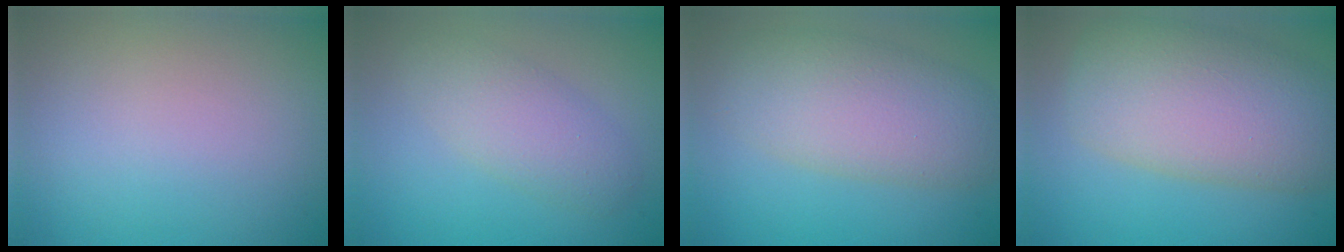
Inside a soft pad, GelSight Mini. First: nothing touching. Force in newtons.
{"total": 3.5, "press": 3.5, "slide": 0.1}
{"total": 7.3, "press": 7.3, "slide": 0.2}
{"total": 10.1, "press": 10.1, "slide": 0.9}